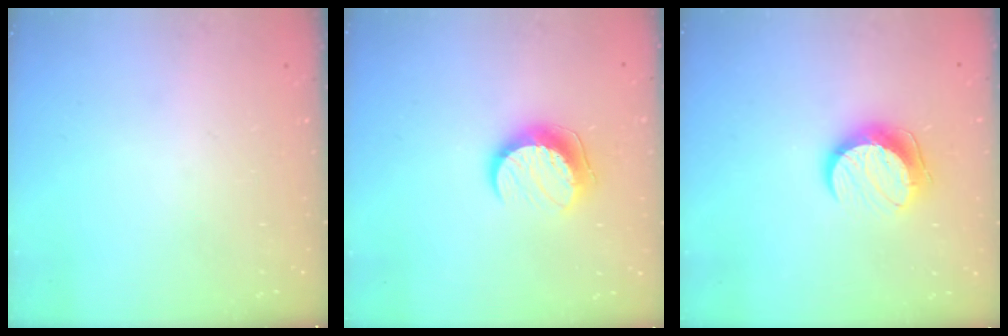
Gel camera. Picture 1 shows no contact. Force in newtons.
{"total": 10.3, "press": 10.3, "slide": 0.3}
{"total": 10.1, "press": 10.1, "slide": 0.6}